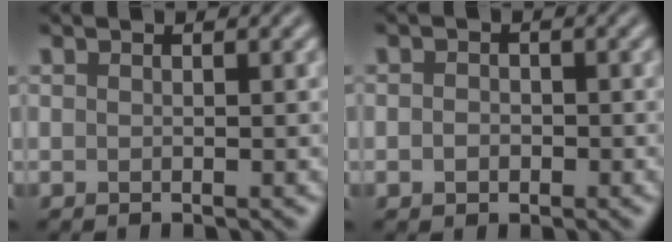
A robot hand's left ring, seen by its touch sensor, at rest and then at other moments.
{"total": 1.3, "force": [-0.3, 1.1, 0.6], "torque": [-0.007, -0.003, -0.010]}